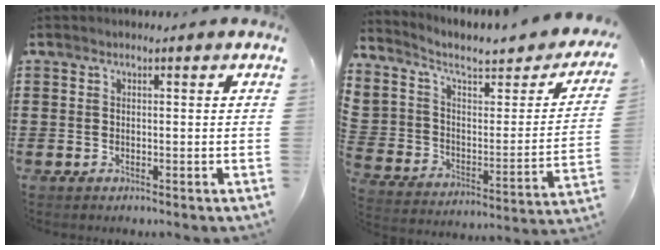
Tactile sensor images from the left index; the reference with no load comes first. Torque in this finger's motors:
{"motor_torque": [1.09, -1.05, 0.66, 0.08]}